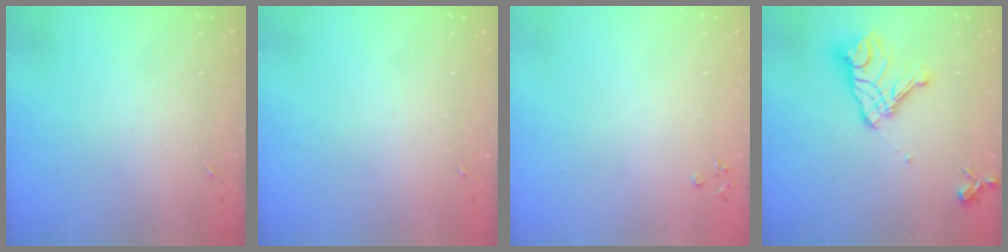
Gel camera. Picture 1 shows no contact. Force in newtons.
{"total": 0.0}
{"total": 3.3, "press": 3.3, "slide": 0.3}
{"total": 15.8, "press": 15.7, "slide": 1.7}